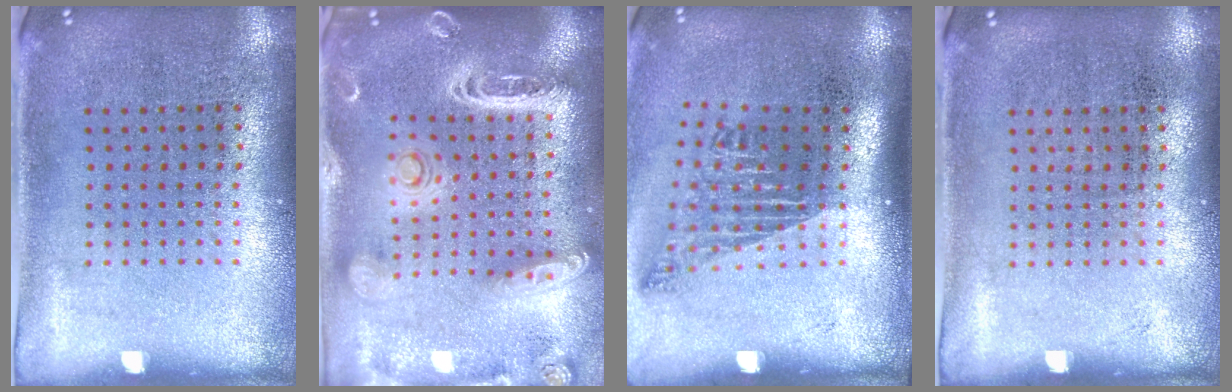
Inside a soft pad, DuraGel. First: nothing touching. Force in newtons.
{"total": 2.9, "press": 2.5, "slide": 1.6}
{"total": 1.8, "press": 1.1, "slide": 1.4}
{"total": 0.0}